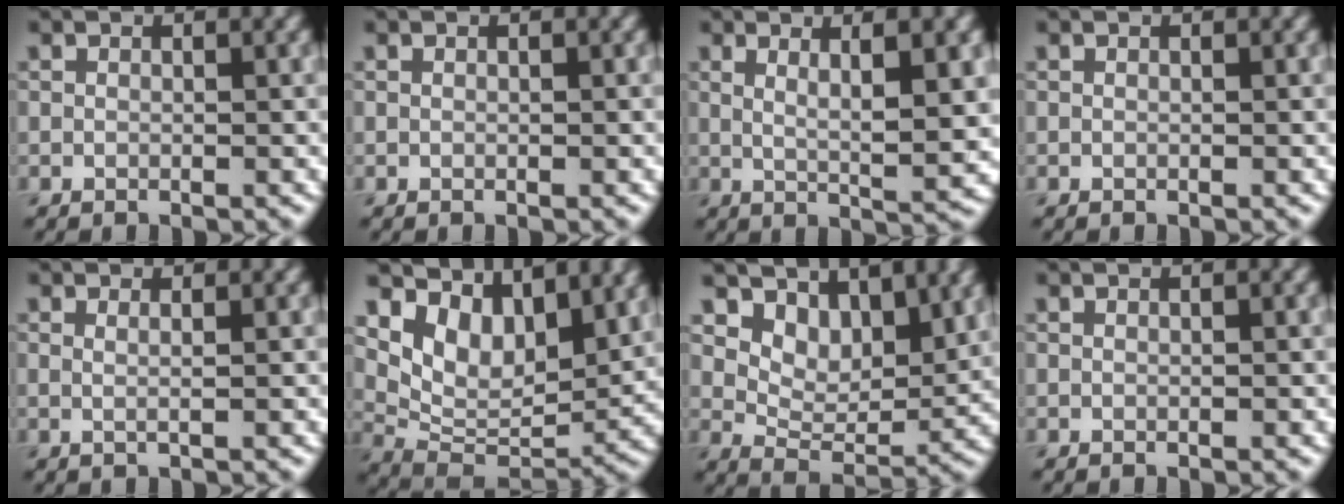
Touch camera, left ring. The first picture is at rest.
{"total": 0.0}
{"total": 5.8, "force": [1.7, 1.3, 5.3], "torque": [-0.072, -0.006, 0.029]}
{"total": 0.0}
{"total": 1.2, "force": [0.4, 0.5, 1.1], "torque": [-0.011, -0.006, -0.004]}
{"total": 7.5, "force": [4.5, 4.3, 4.3], "torque": [-0.077, -0.011, 0.080]}
{"total": 5.8, "force": [3.9, 3.2, 3.0], "torque": [-0.053, -0.023, 0.068]}
{"total": 0.0}